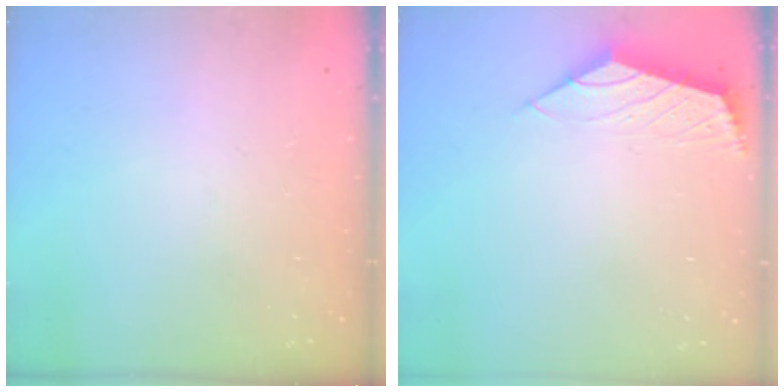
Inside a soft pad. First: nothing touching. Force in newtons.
{"total": 2.4, "press": 2.3, "slide": 0.7}